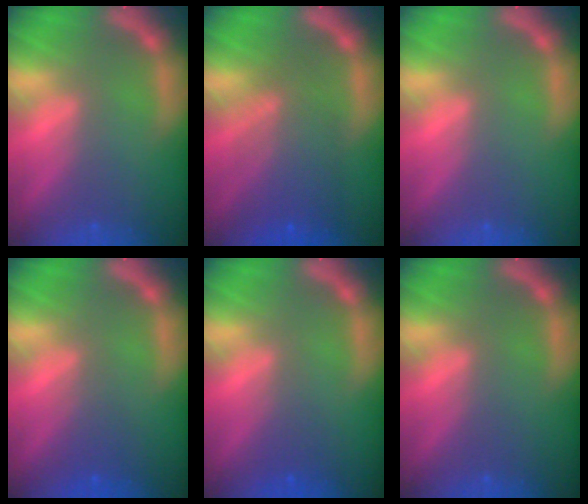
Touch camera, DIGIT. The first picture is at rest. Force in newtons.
{"total": 6.6}
{"total": 0.0}
{"total": 2.0}
{"total": 1.5}
{"total": 0.0}